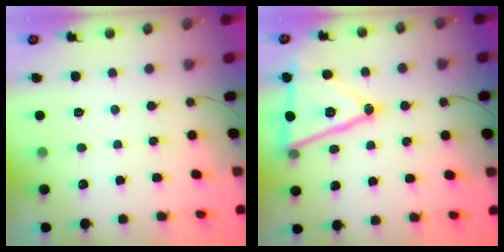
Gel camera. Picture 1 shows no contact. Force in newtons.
{"total": 18.6, "press": 18.3, "slide": 3.3}